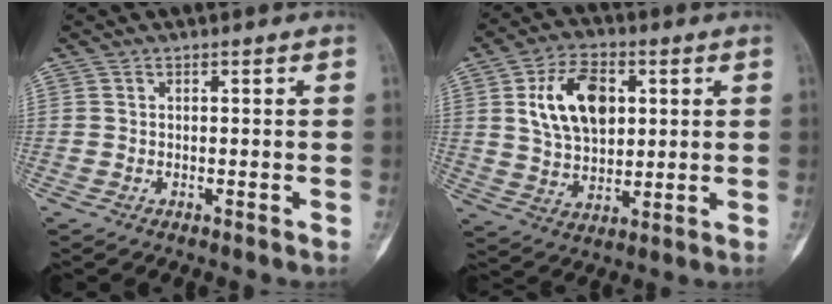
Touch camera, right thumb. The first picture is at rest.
{"total": 13.5, "force": [3.5, 8.5, 9.9], "torque": [-0.149, -0.006, 0.065]}